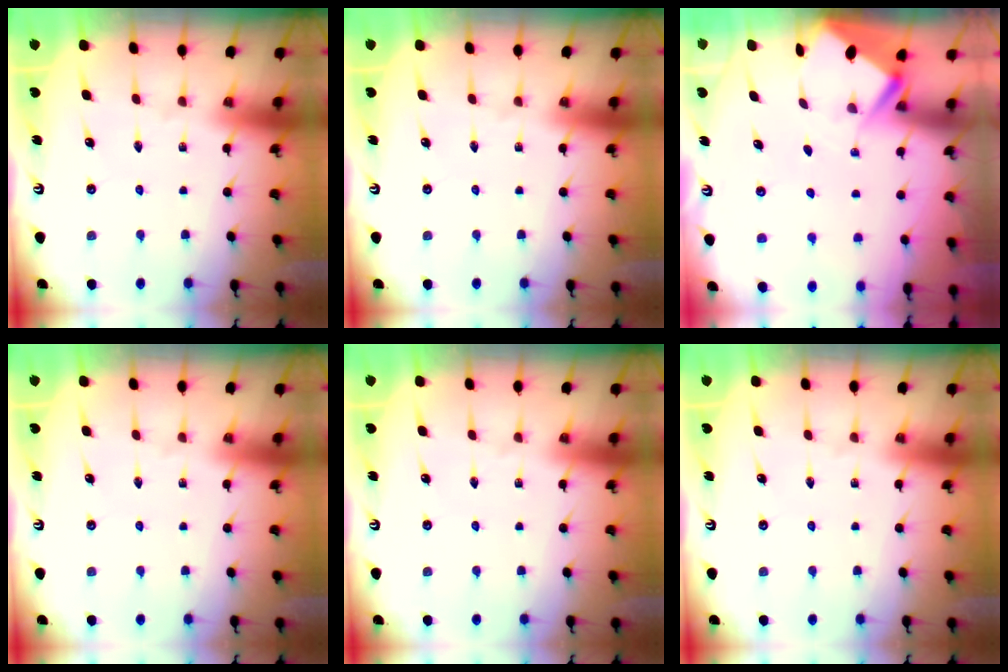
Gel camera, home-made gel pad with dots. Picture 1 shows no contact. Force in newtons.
{"total": 0.0}
{"total": 3.0, "press": 2.9, "slide": 0.4}
{"total": 0.0}
{"total": 0.0}
{"total": 0.0}